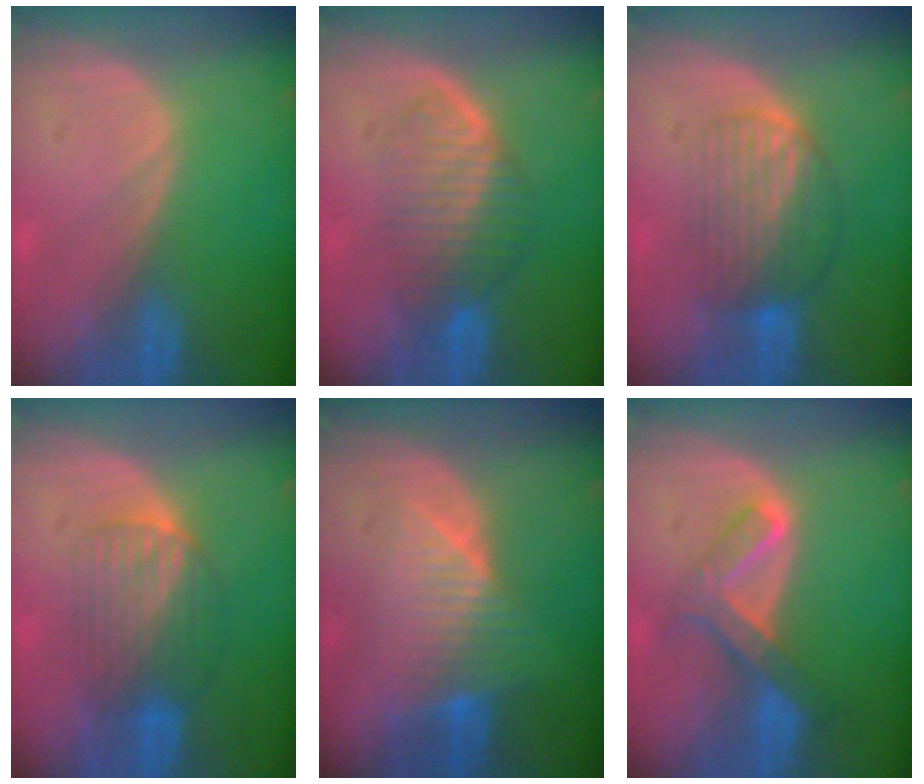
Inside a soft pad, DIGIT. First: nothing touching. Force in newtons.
{"total": 6.5, "press": 6.3, "slide": 1.6}
{"total": 6.8, "press": 6.5, "slide": 1.9}
{"total": 6.3, "press": 6.2, "slide": 1.1}
{"total": 8.1, "press": 6.9, "slide": 4.3}
{"total": 6.6, "press": 5.8, "slide": 3.0}